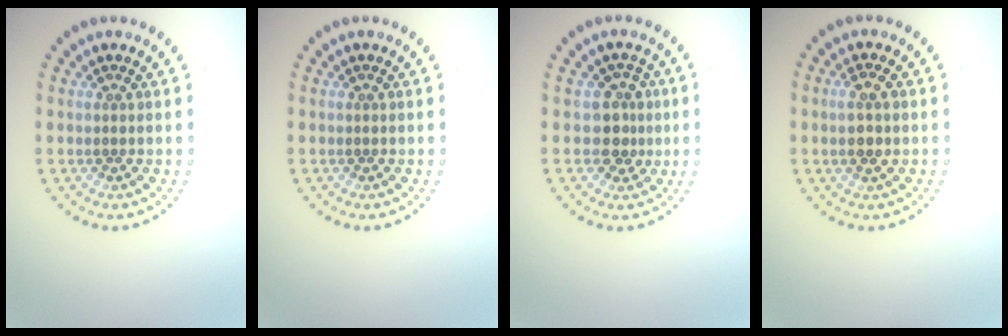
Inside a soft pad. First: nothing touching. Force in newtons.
{"total": 0.0}
{"total": 2.5, "press": 2.2, "slide": 1.2}
{"total": 2.1, "press": 2.0, "slide": 0.6}